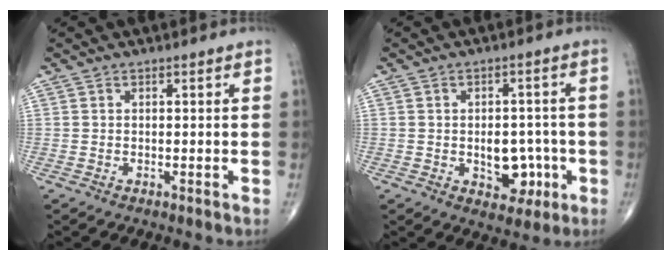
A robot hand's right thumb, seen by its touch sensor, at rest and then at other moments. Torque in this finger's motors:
{"motor_torque": [2.60, 2.40, 1.30, -0.90, 0.50]}